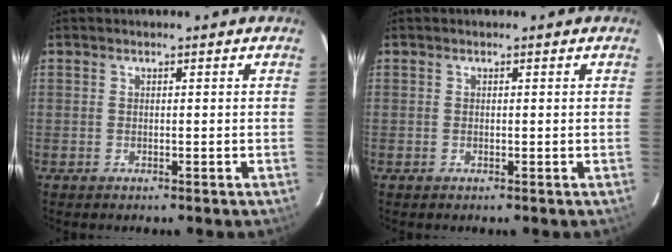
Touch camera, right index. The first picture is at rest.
{"total": 0.0}